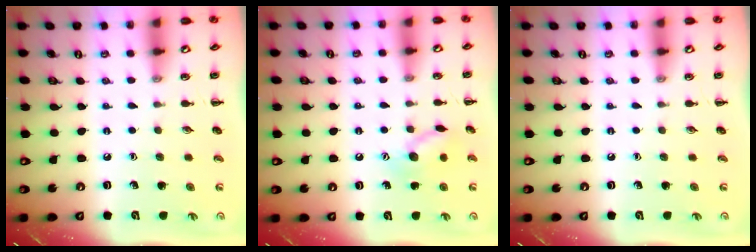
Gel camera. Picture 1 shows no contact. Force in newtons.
{"total": 10.0, "press": 10.0, "slide": 0.5}
{"total": 0.0}